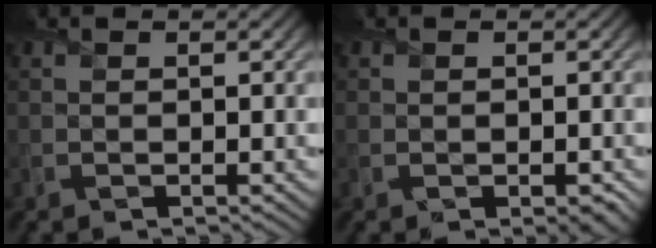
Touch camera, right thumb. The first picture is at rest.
{"total": 1.3, "force": [-0.7, 0.8, 0.8], "torque": [-0.011, -0.011, -0.007]}